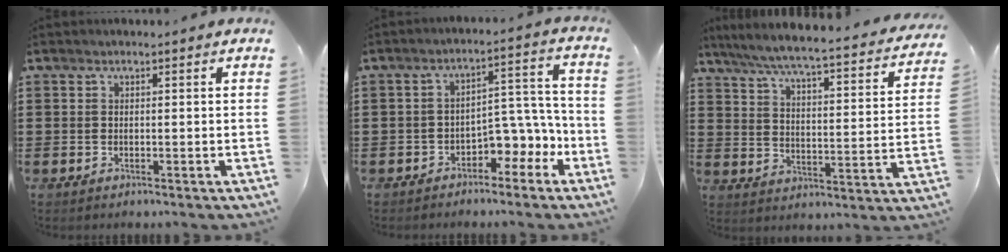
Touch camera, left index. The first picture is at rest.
{"total": 5.6, "force": [-3.7, 2.8, 3.1], "torque": [-0.058, 0.004, -0.072]}
{"total": 5.5, "force": [5.0, -0.3, 2.1], "torque": [-0.067, -0.043, 0.078]}